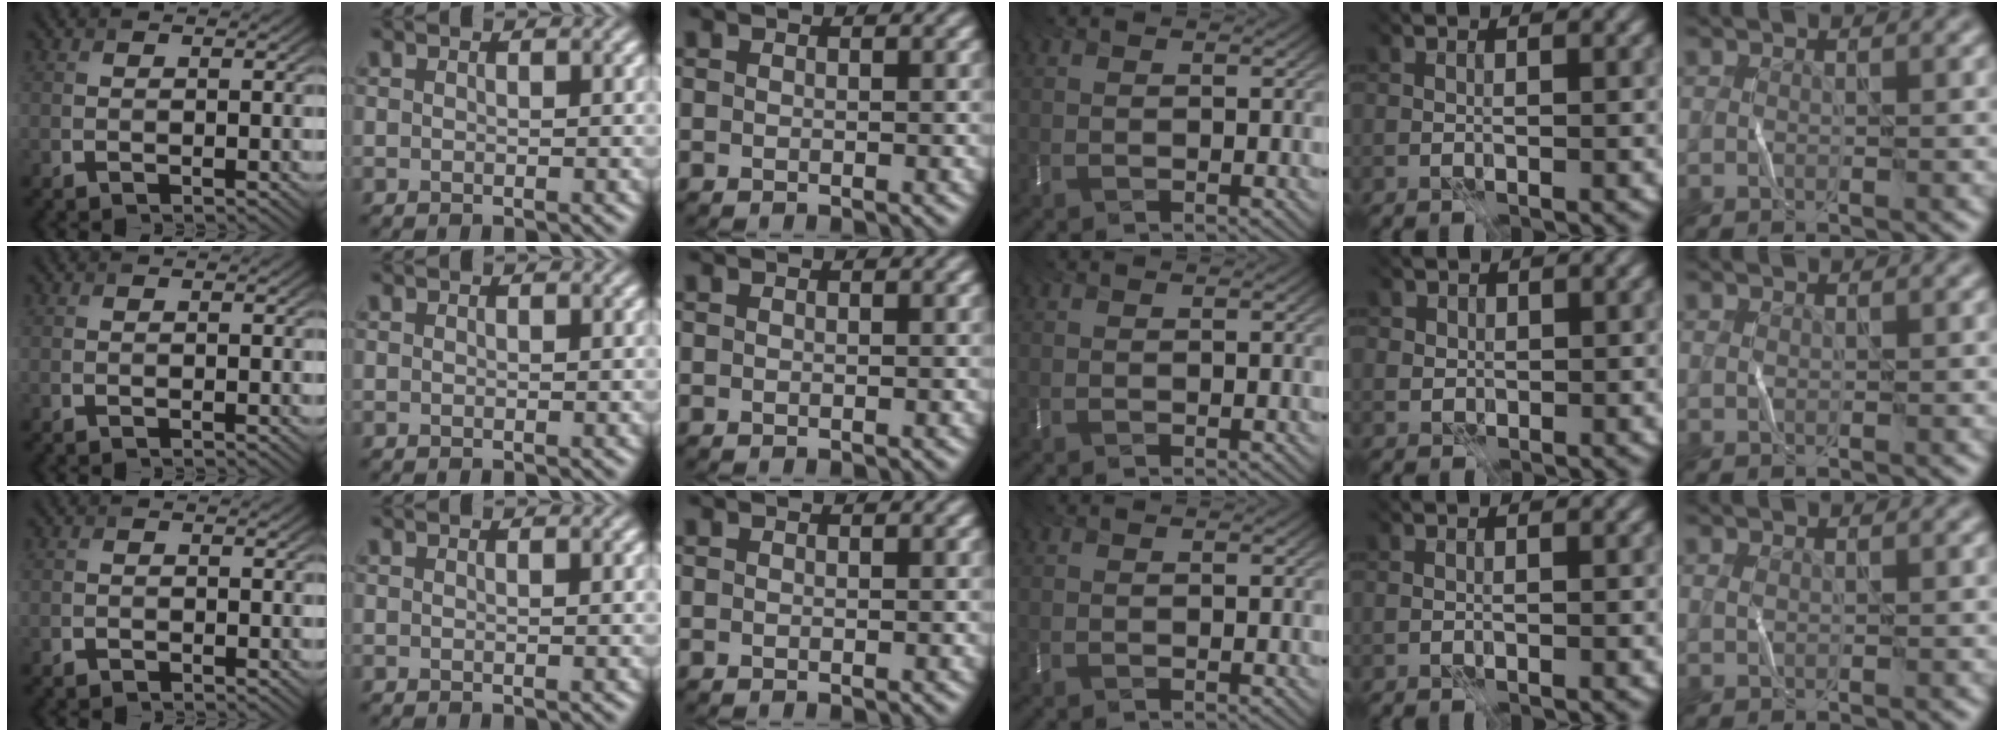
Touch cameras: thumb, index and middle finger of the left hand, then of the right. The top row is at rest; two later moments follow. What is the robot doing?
{"motion": "fold", "object": "bubble wrap"}